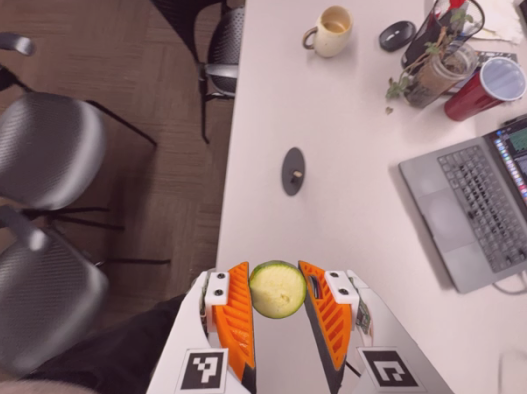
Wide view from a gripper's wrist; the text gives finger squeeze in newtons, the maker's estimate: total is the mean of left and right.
{"total": 10.1, "left": 9.8, "right": 10.4}